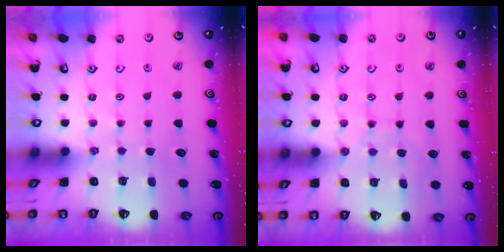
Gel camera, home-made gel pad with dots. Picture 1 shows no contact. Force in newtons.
{"total": 7.2, "press": 7.2, "slide": 0.5}